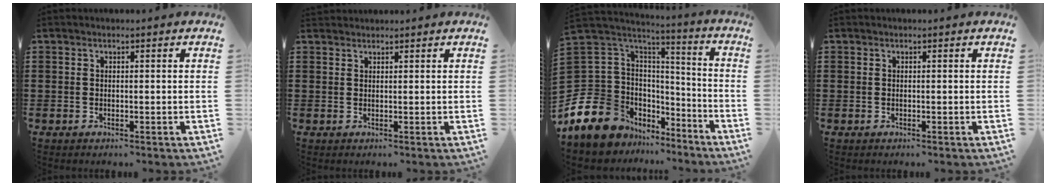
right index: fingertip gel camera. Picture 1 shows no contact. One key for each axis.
{"total": 1.0, "fx": 1.0, "fy": 0.3, "fz": -0.2, "tx": 0.002, "ty": 0.002, "tz": 0.019}
{"total": 13.0, "fx": -8.4, "fy": 9.4, "fz": 3.1, "tx": -0.126, "ty": -0.002, "tz": -0.158}
{"total": 0.0}